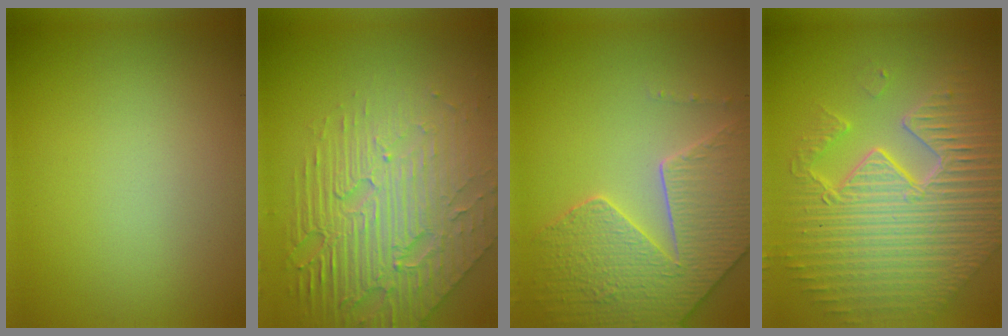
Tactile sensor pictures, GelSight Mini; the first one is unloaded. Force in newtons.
{"total": 8.4, "press": 5.6, "slide": 6.3}
{"total": 6.3, "press": 5.6, "slide": 3.1}
{"total": 10.8, "press": 7.1, "slide": 8.2}